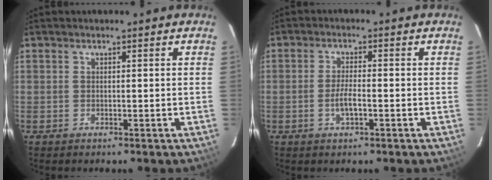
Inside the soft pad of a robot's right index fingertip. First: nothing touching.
{"total": 3.6, "force": [-1.3, 0.8, 3.3], "torque": [-0.067, -0.001, -0.024]}